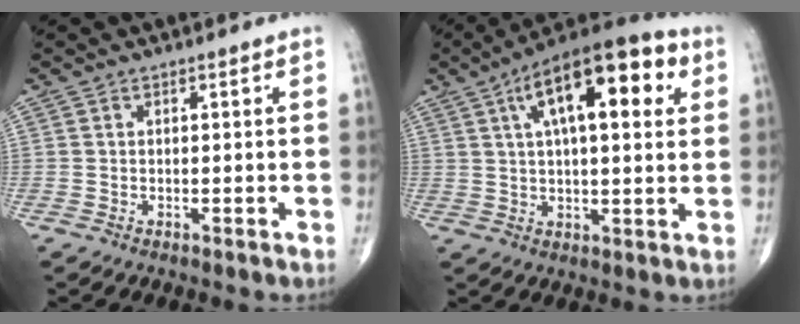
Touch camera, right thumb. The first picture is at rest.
{"total": 19.0, "force": [6.8, 7.4, 16.1], "torque": [-0.235, 0.010, 0.099]}